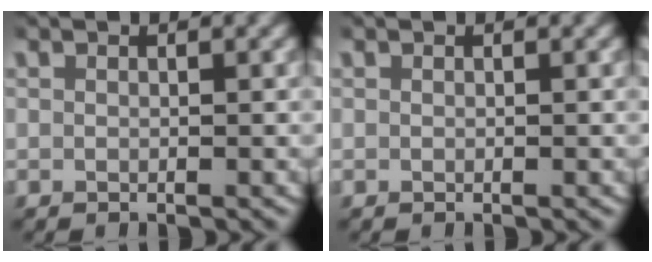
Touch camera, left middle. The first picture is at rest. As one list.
[{"total": 0.0}]